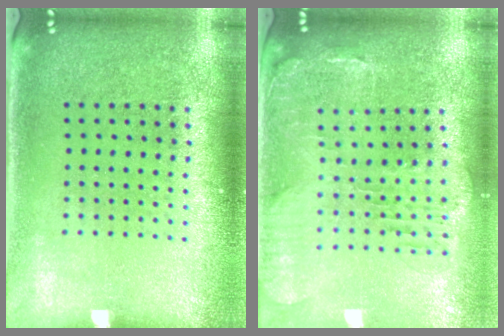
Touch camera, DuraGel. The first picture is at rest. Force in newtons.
{"total": 1.4, "press": 1.3, "slide": 0.3}